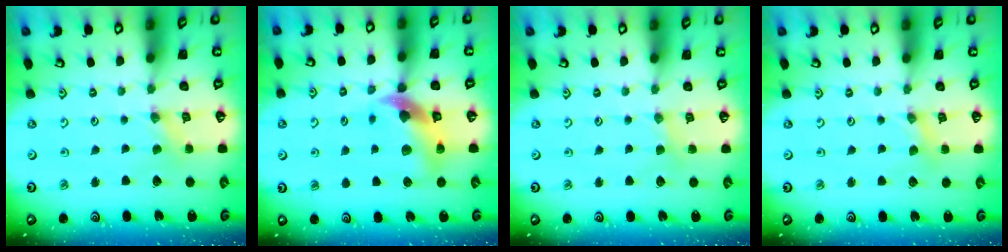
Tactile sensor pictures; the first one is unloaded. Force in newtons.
{"total": 11.2, "press": 11.1, "slide": 1.6}
{"total": 2.3, "press": 2.3, "slide": 0.3}
{"total": 1.9, "press": 1.9, "slide": 0.3}